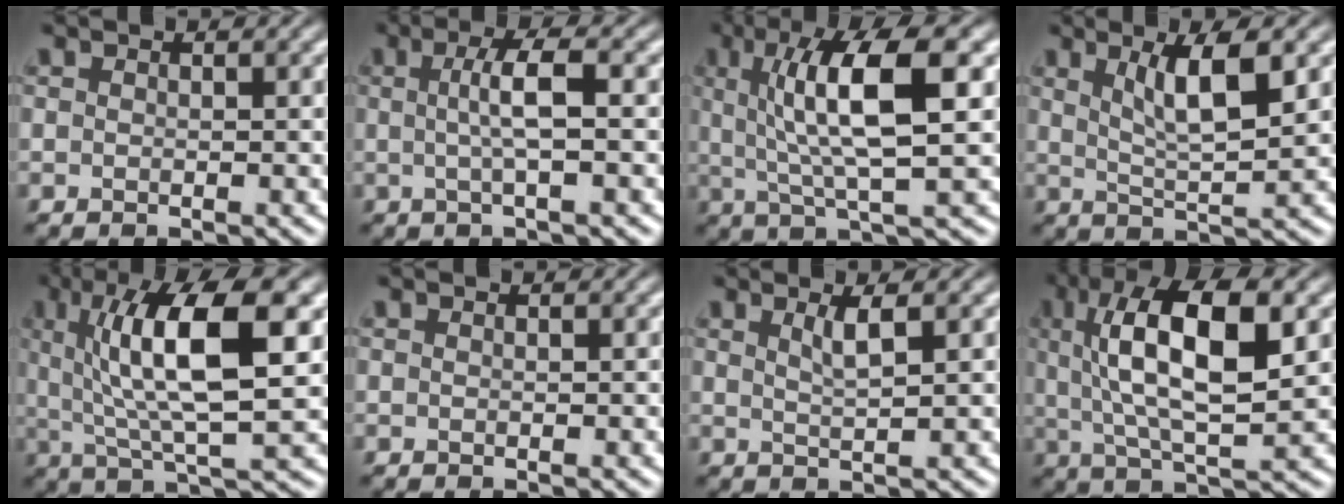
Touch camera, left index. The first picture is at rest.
{"total": 3.3, "force": [0.1, 0.6, 3.3], "torque": [-0.063, 0.005, 0.000]}
{"total": 8.3, "force": [1.9, 1.9, 7.9], "torque": [-0.132, 0.004, 0.035]}
{"total": 5.0, "force": [2.0, 1.1, 4.5], "torque": [-0.077, -0.004, 0.037]}
{"total": 10.1, "force": [2.6, 2.5, 9.5], "torque": [-0.152, 0.003, 0.049]}
{"total": 0.0}
{"total": 2.1, "force": [0.9, 0.5, 1.8], "torque": [-0.028, 0.001, 0.014]}
{"total": 10.5, "force": [2.4, 3.6, 9.6], "torque": [-0.170, 0.011, 0.041]}